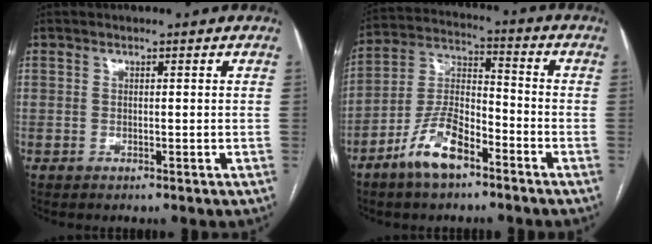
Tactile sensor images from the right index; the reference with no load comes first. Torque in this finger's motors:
{"motor_torque": [0.21, -0.50, -0.18, -0.07]}